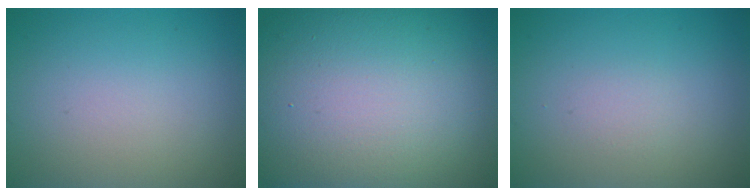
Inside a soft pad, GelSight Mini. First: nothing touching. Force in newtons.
{"total": 22.3, "press": 22.3, "slide": 1.1}
{"total": 0.7, "press": 0.7, "slide": 0.0}